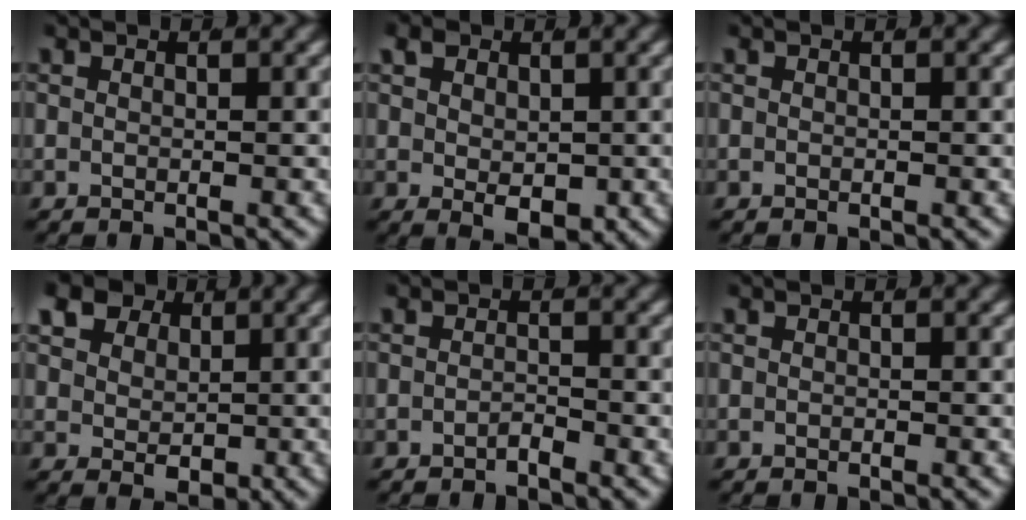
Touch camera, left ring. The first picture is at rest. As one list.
[{"total": 3.0, "force": [-0.4, 1.5, 2.6], "torque": [-0.044, -0.024, 0.010]}, {"total": 0.0}, {"total": 6.4, "force": [2.7, 4.6, 3.5], "torque": [-0.067, -0.011, 0.050]}, {"total": 1.0, "force": [-1.0, -0.1, 0.0], "torque": [0.002, -0.007, -0.015]}, {"total": 0.0}]